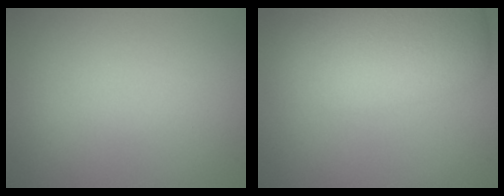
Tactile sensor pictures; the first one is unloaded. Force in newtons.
{"total": 8.0, "press": 8.0, "slide": 0.4}